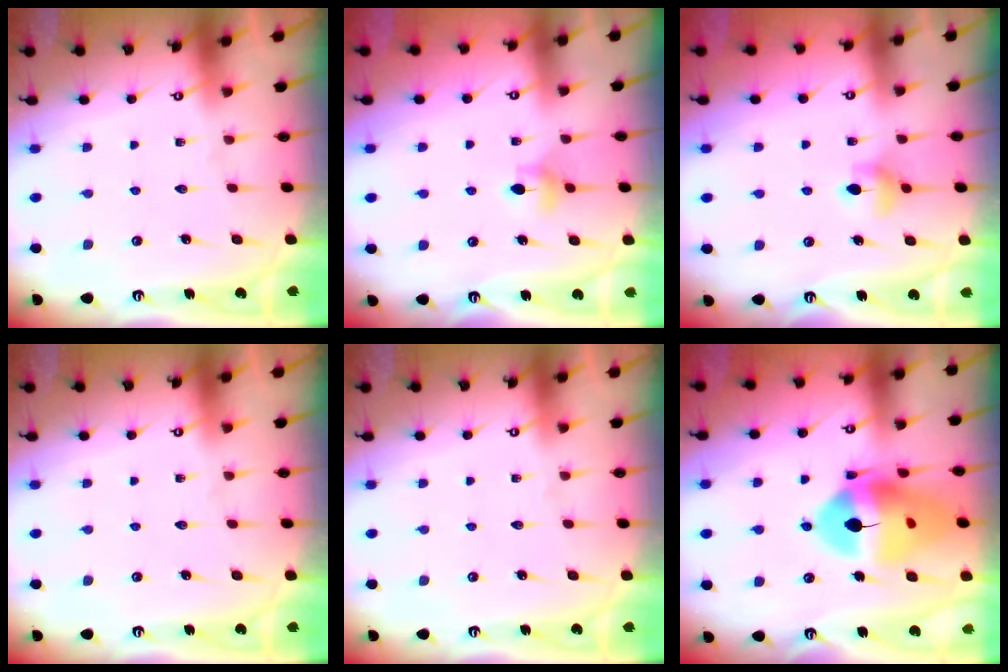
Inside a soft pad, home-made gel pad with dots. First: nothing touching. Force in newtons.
{"total": 5.1, "press": 5.1, "slide": 0.7}
{"total": 6.6, "press": 6.5, "slide": 0.9}
{"total": 0.0}
{"total": 0.0}
{"total": 17.9, "press": 17.8, "slide": 1.9}